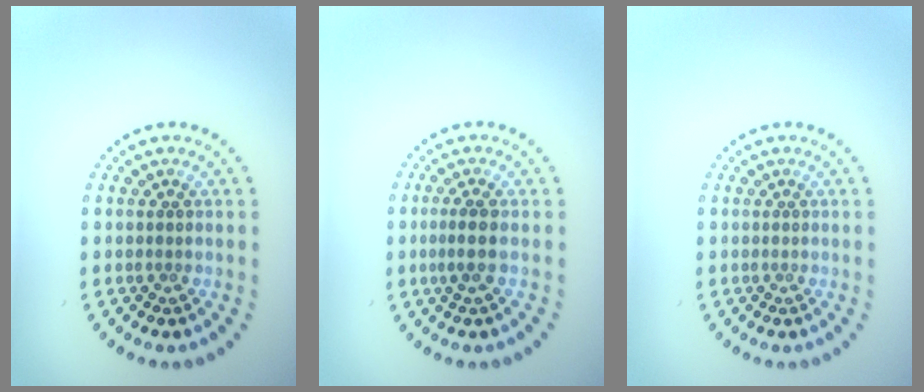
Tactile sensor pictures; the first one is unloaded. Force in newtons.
{"total": 1.8, "press": 1.4, "slide": 1.1}
{"total": 0.0}